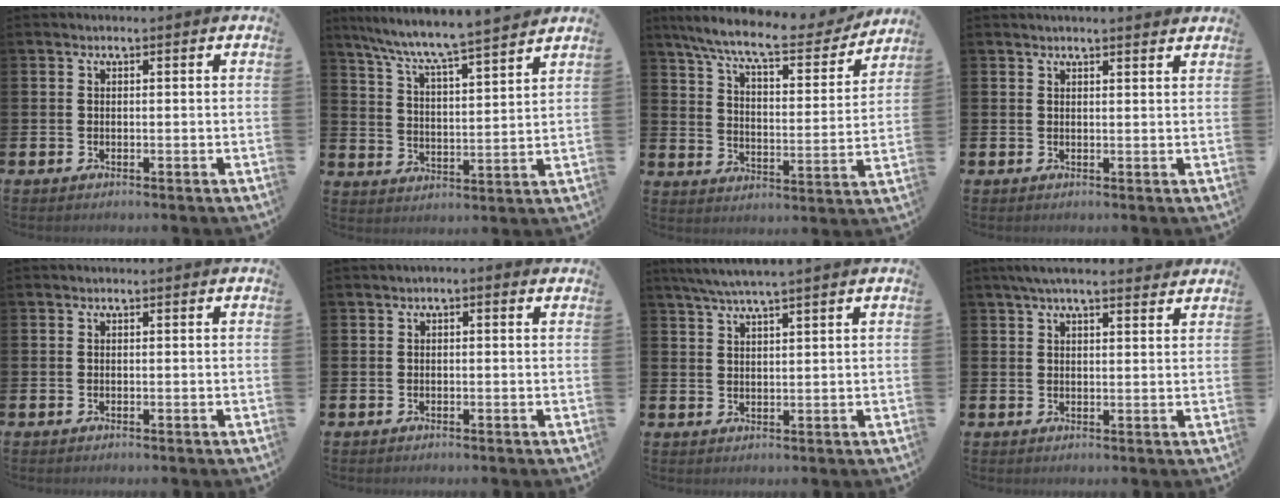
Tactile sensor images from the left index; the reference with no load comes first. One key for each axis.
{"total": 7.9, "fx": 7.4, "fy": -0.1, "fz": 2.5, "tx": -0.081, "ty": -0.057, "tz": 0.128}
{"total": 10.0, "fx": 8.8, "fy": 1.7, "fz": 4.5, "tx": -0.113, "ty": -0.053, "tz": 0.146}
{"total": 1.7, "fx": 1.7, "fy": -0.1, "fz": 0.2, "tx": 0.006, "ty": -0.011, "tz": 0.029}
{"total": 0.0}
{"total": 0.6, "fx": -0.1, "fy": 0.2, "fz": 0.6, "tx": -0.006, "ty": 0.002, "tz": -0.004}
{"total": 3.9, "fx": 3.6, "fy": -0.4, "fz": 1.6, "tx": -0.044, "ty": -0.006, "tz": 0.066}
{"total": 4.4, "fx": 3.9, "fy": 0.7, "fz": 2.0, "tx": -0.041, "ty": -0.008, "tz": 0.068}